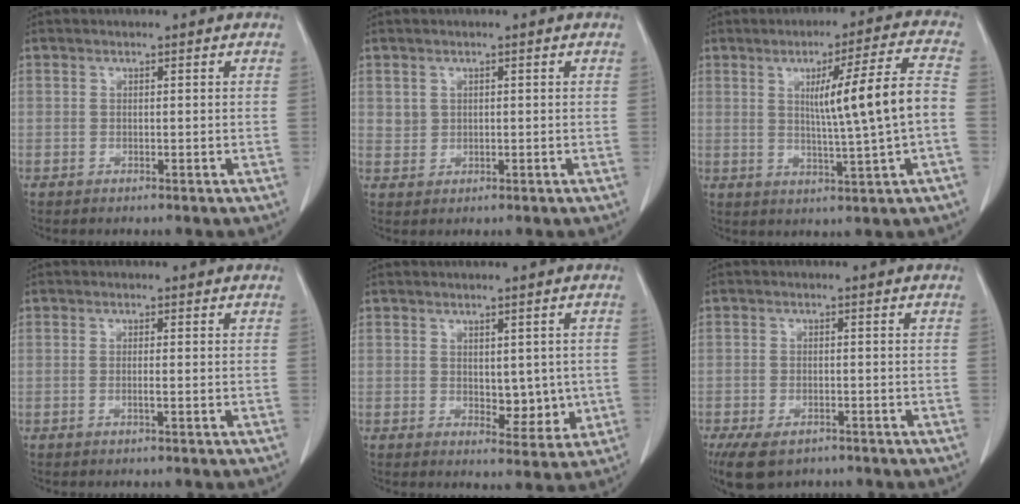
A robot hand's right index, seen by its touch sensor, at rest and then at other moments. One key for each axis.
{"total": 1.8, "fx": 0.8, "fy": 1.6, "fz": 0.4, "tx": 0.002, "ty": 0.000, "tz": 0.014}
{"total": 11.1, "fx": 0.2, "fy": -0.8, "fz": 11.0, "tx": -0.169, "ty": 0.004, "tz": 0.009}
{"total": 1.0, "fx": -0.3, "fy": -0.1, "fz": 1.0, "tx": -0.020, "ty": -0.002, "tz": -0.005}
{"total": 5.2, "fx": 0.0, "fy": 2.9, "fz": 4.4, "tx": -0.049, "ty": -0.009, "tz": 0.011}
{"total": 7.9, "fx": -5.4, "fy": 4.0, "fz": 4.1, "tx": -0.077, "ty": -0.008, "tz": -0.083}